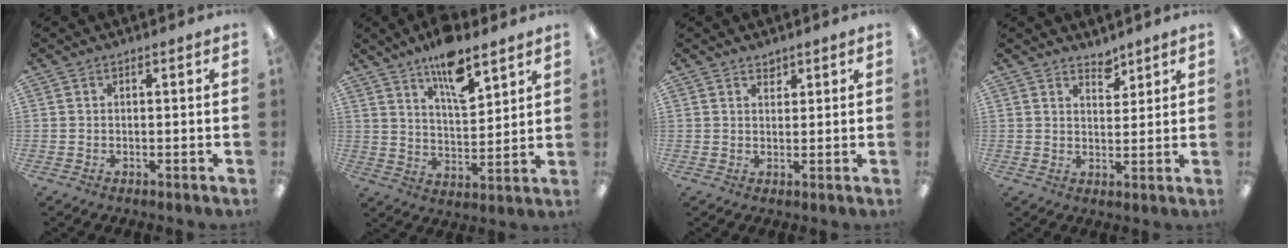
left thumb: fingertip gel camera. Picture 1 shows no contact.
{"total": 12.3, "force": [8.9, 4.3, 7.3], "torque": [-0.117, -0.048, 0.153]}
{"total": 1.6, "force": [1.5, 0.7, 0.0], "torque": [0.008, -0.006, 0.027]}
{"total": 3.8, "force": [3.4, 1.5, 0.8], "torque": [0.002, -0.024, 0.059]}